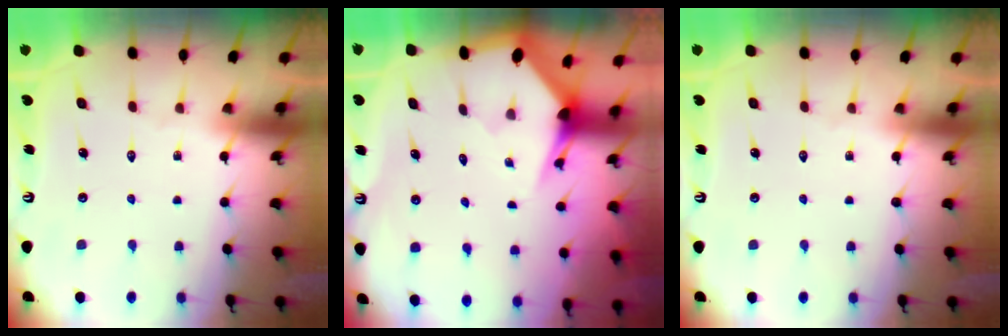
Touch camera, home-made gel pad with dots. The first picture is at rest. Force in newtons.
{"total": 3.5, "press": 3.5, "slide": 0.2}
{"total": 0.0}